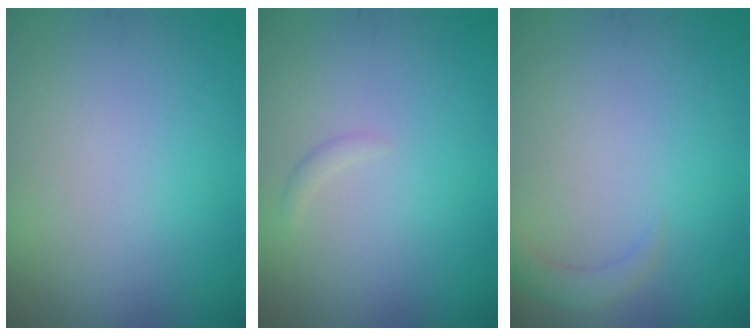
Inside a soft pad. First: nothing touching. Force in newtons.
{"total": 0.6, "press": 0.6, "slide": 0.1}
{"total": 1.5, "press": 1.4, "slide": 0.2}